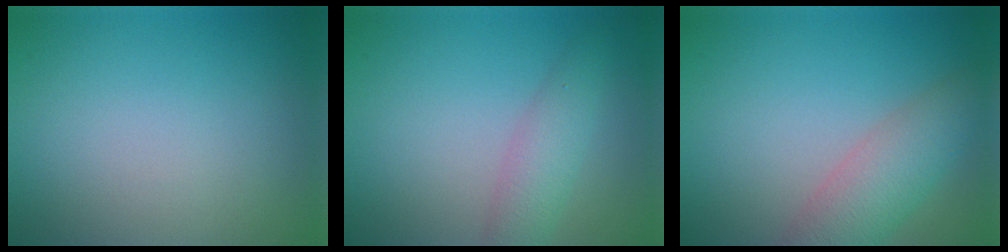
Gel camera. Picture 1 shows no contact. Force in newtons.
{"total": 2.8, "press": 2.8, "slide": 0.2}
{"total": 4.6, "press": 4.6, "slide": 0.1}